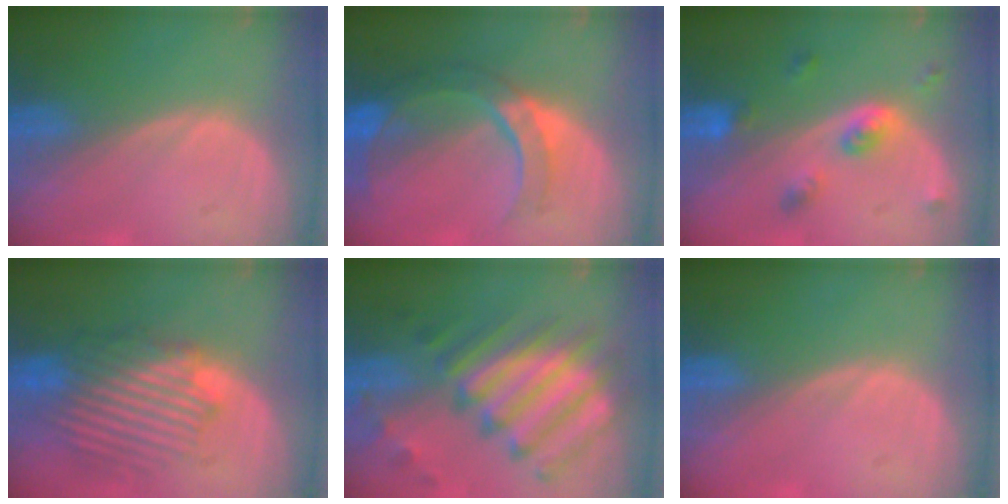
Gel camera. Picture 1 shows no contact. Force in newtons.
{"total": 8.9, "press": 7.8, "slide": 4.1}
{"total": 5.3, "press": 4.7, "slide": 2.5}
{"total": 8.9, "press": 8.8, "slide": 1.5}
{"total": 11.4, "press": 10.6, "slide": 4.4}
{"total": 0.0}